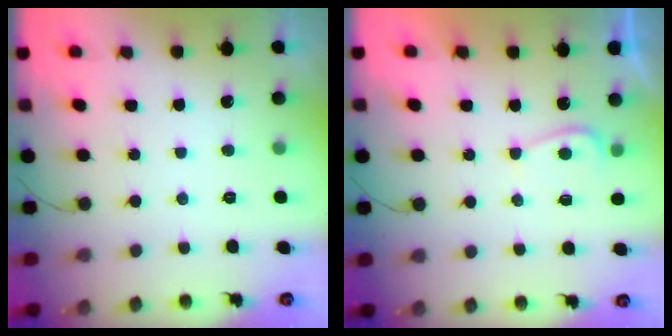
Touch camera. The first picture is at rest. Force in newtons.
{"total": 3.3, "press": 3.2, "slide": 0.5}